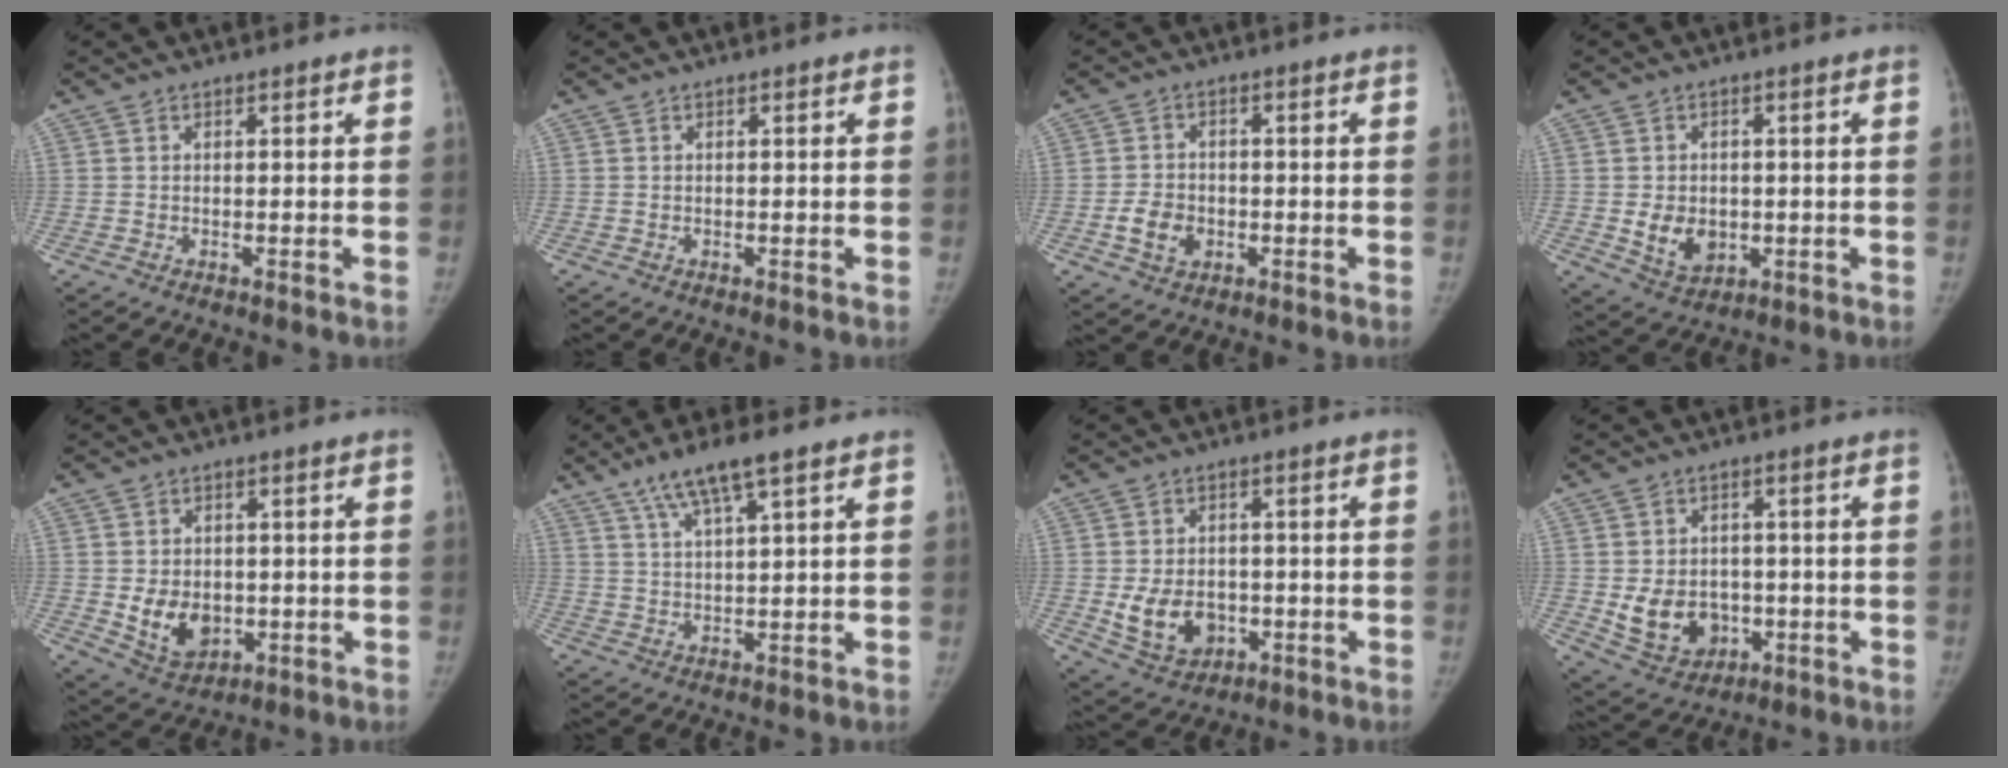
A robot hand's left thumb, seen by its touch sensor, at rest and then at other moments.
{"total": 0.0}
{"total": 5.8, "force": [-1.6, 4.5, 3.2], "torque": [-0.044, 0.009, -0.026]}
{"total": 6.8, "force": [-0.8, 5.4, 4.2], "torque": [-0.048, -0.004, 0.000]}
{"total": 8.5, "force": [-1.1, 6.5, 5.4], "torque": [-0.065, -0.005, -0.001]}
{"total": 7.9, "force": [4.9, 1.2, 6.1], "torque": [-0.119, -0.009, 0.095]}
{"total": 9.6, "force": [-1.8, 7.3, 5.9], "torque": [-0.079, 0.003, -0.014]}
{"total": 10.3, "force": [-1.7, 8.3, 5.8], "torque": [-0.067, 0.004, -0.008]}